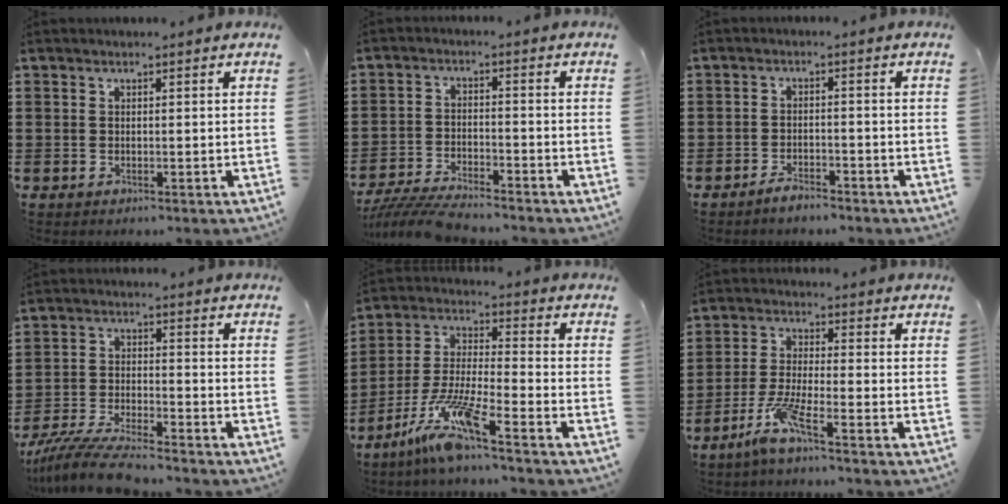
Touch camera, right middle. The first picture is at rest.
{"total": 5.5, "force": [-5.3, 0.3, 1.4], "torque": [-0.042, -0.007, -0.110]}
{"total": 2.4, "force": [-2.3, 0.5, 0.8], "torque": [-0.017, 0.004, -0.044]}
{"total": 7.6, "force": [-7.0, 0.4, 2.9], "torque": [-0.065, -0.005, -0.137]}
{"total": 9.8, "force": [-7.5, 0.4, 6.4], "torque": [-0.146, -0.012, -0.152]}
{"total": 5.9, "force": [-3.9, 0.4, 4.4], "torque": [-0.099, -0.011, -0.076]}